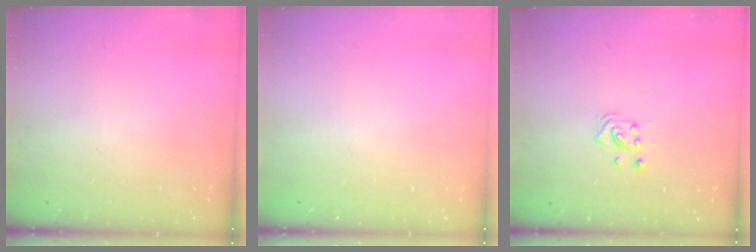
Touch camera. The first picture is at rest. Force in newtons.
{"total": 0.0}
{"total": 3.3, "press": 3.2, "slide": 0.5}